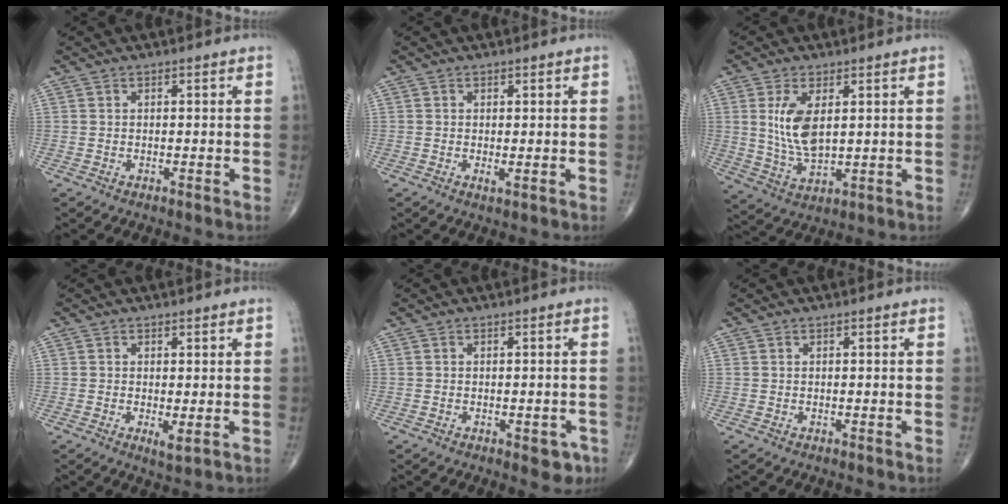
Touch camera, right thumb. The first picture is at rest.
{"total": 1.0, "force": [0.0, 0.4, 1.0], "torque": [-0.020, -0.005, -0.001]}
{"total": 8.7, "force": [2.0, 4.2, 7.4], "torque": [-0.141, -0.019, 0.048]}
{"total": 2.3, "force": [-0.3, 0.7, 2.1], "torque": [-0.038, -0.009, -0.005]}
{"total": 3.5, "force": [-1.6, 1.9, 2.4], "torque": [-0.008, 0.003, -0.018]}
{"total": 0.0}